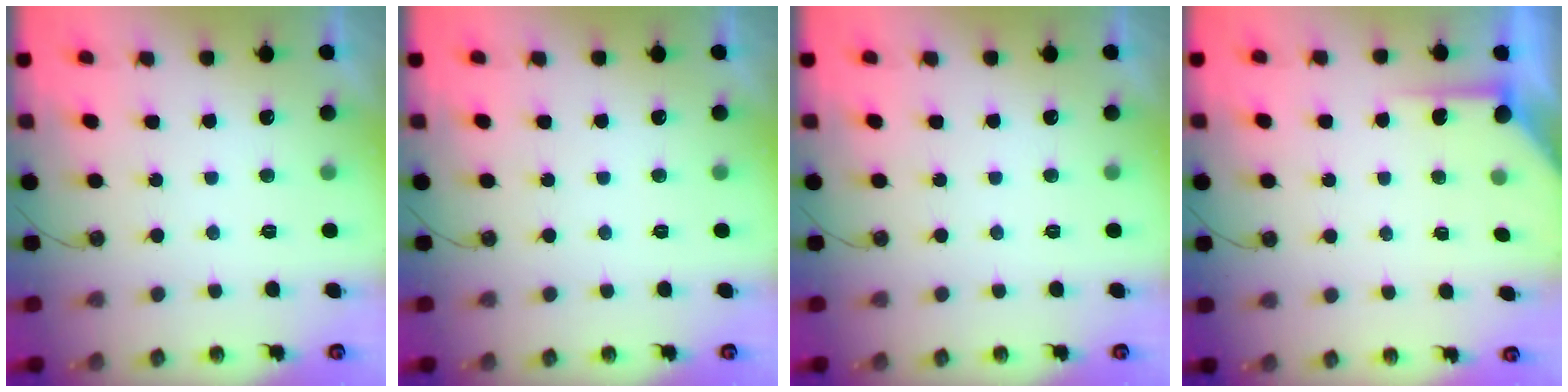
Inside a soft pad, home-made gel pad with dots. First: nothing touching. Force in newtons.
{"total": 0.0}
{"total": 0.0}
{"total": 4.1, "press": 4.0, "slide": 0.5}